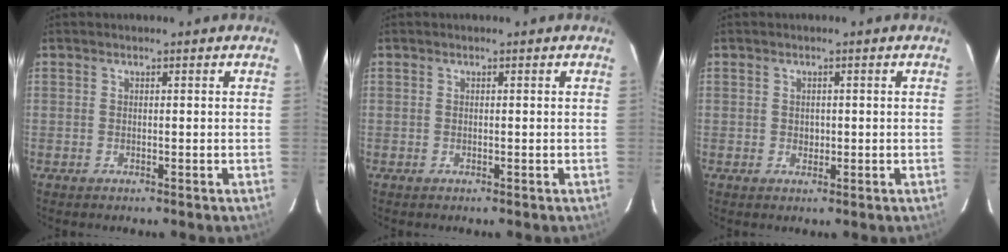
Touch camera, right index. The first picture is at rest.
{"total": 0.0}
{"total": 1.2, "force": [0.1, 1.2, 0.4], "torque": [-0.002, 0.001, 0.002]}